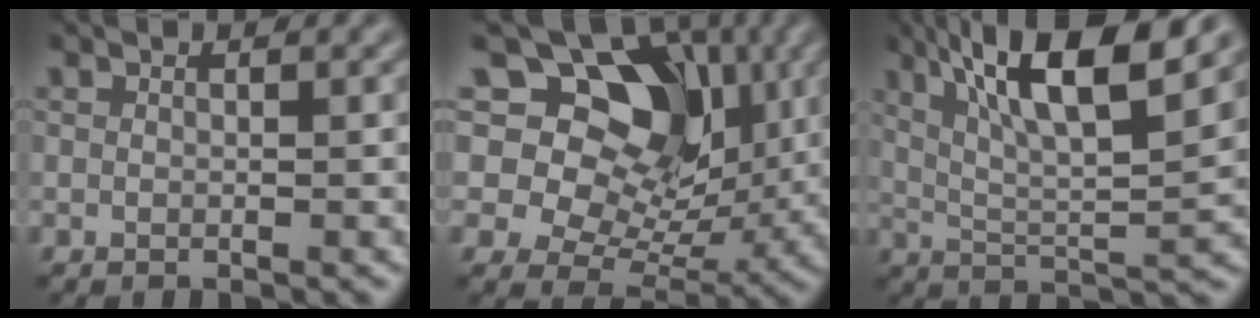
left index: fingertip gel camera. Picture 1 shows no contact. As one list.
[{"total": 13.0, "force": [5.5, 9.1, 7.5], "torque": [-0.119, 0.031, 0.079]}, {"total": 11.0, "force": [5.7, 2.7, 9.0], "torque": [-0.151, 0.008, 0.099]}]